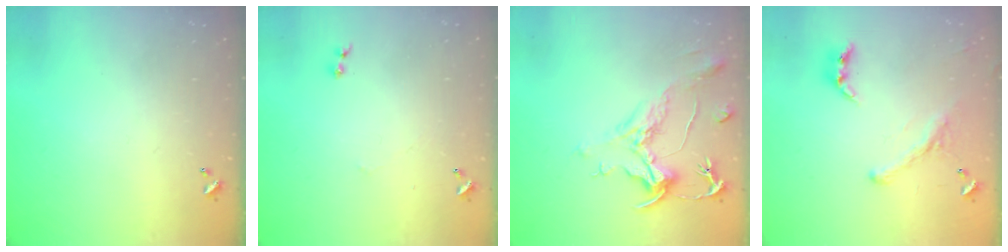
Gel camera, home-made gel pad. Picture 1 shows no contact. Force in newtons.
{"total": 1.4, "press": 1.3, "slide": 0.4}
{"total": 2.0, "press": 1.6, "slide": 1.2}
{"total": 2.2, "press": 1.9, "slide": 1.0}